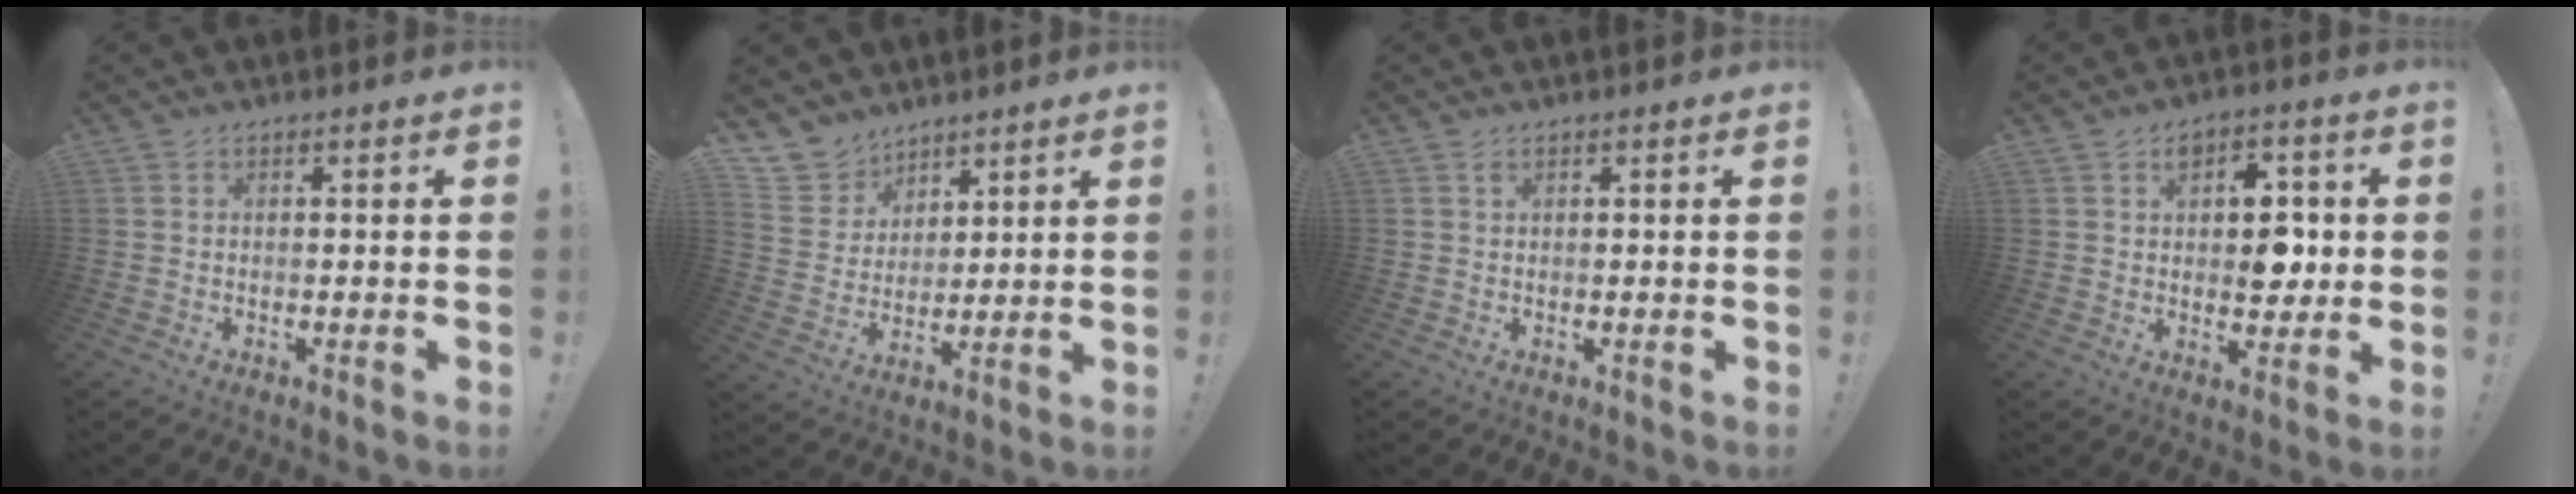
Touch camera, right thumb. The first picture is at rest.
{"total": 9.4, "force": [7.2, 5.9, 0.9], "torque": [-0.037, -0.056, 0.146]}
{"total": 0.9, "force": [0.5, 0.4, 0.6], "torque": [-0.013, 0.000, 0.010]}
{"total": 9.1, "force": [1.4, 6.8, 5.9], "torque": [-0.063, 0.000, 0.024]}